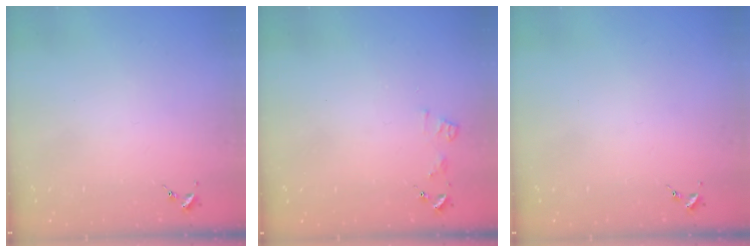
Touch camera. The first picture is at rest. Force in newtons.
{"total": 5.2, "press": 5.2, "slide": 0.7}
{"total": 0.0}